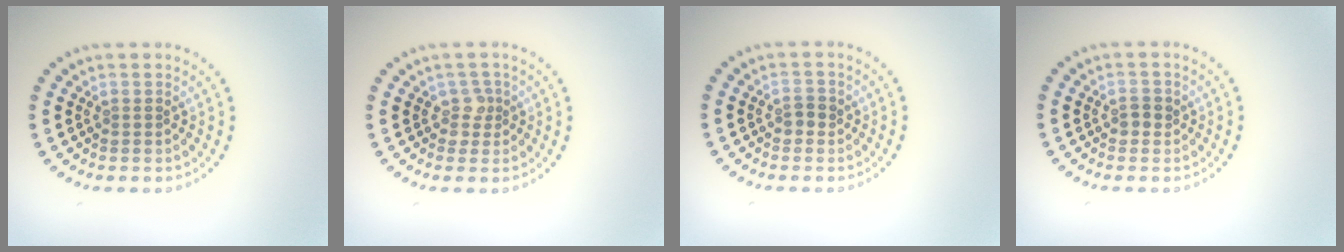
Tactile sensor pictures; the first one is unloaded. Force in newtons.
{"total": 1.5, "press": 1.2, "slide": 1.0}
{"total": 1.2, "press": 1.2, "slide": 0.3}
{"total": 1.3, "press": 1.2, "slide": 0.4}